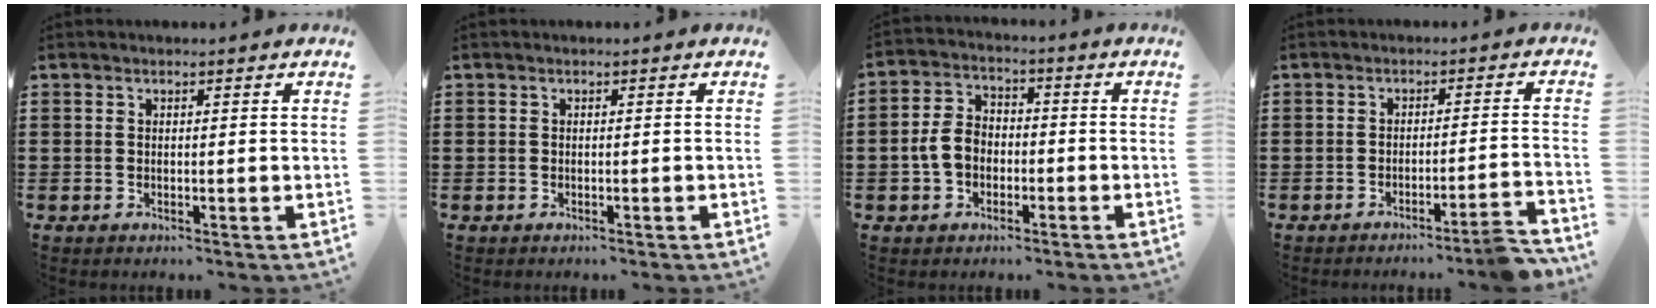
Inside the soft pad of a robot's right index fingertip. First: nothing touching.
{"total": 0.0}
{"total": 5.6, "force": [-1.6, 4.1, 3.4], "torque": [-0.096, 0.002, -0.038]}
{"total": 4.3, "force": [-3.6, -0.4, 2.3], "torque": [-0.038, -0.016, -0.069]}